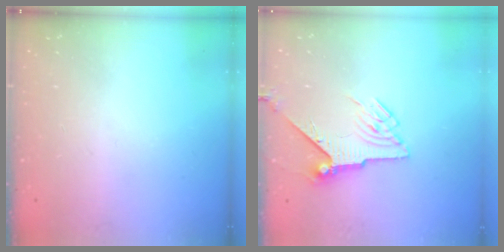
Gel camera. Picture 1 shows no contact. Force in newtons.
{"total": 6.7, "press": 6.6, "slide": 0.9}